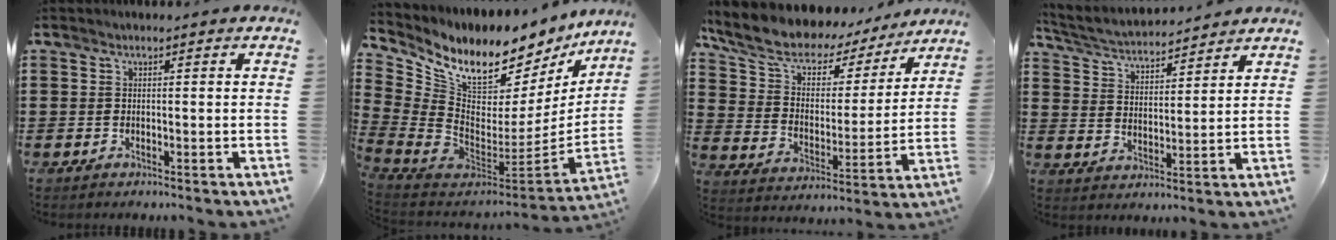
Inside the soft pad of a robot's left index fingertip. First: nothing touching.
{"total": 9.3, "force": [7.3, 3.8, 4.2], "torque": [-0.110, -0.076, 0.126]}
{"total": 9.5, "force": [7.7, 3.9, 4.0], "torque": [-0.115, -0.042, 0.134]}
{"total": 4.0, "force": [3.9, 0.4, 0.8], "torque": [-0.037, -0.023, 0.064]}